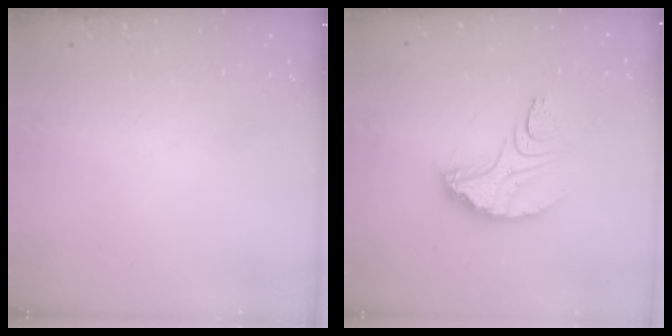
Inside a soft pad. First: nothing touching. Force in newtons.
{"total": 9.9, "press": 9.8, "slide": 0.8}